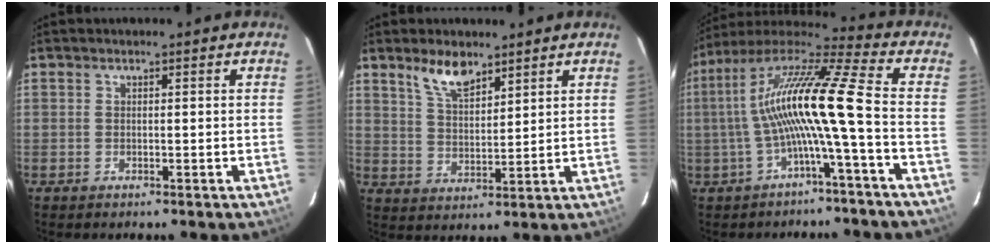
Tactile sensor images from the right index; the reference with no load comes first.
{"total": 6.8, "force": [5.0, 2.6, 3.8], "torque": [-0.066, 0.002, 0.098]}
{"total": 14.9, "force": [-2.4, -0.5, 14.7], "torque": [-0.268, 0.009, -0.044]}